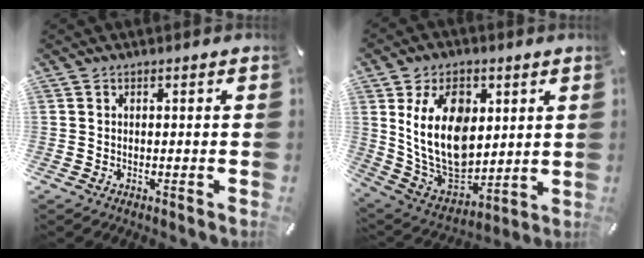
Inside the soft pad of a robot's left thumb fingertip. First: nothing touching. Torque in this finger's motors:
{"motor_torque": [2.28, 2.32, 2.29, -0.48, 0.76]}